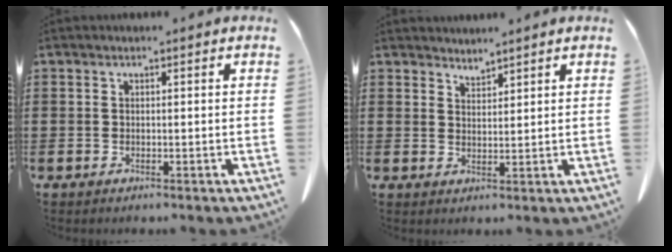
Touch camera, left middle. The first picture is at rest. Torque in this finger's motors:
{"motor_torque": [0.17, -0.10, -0.03, -0.02]}